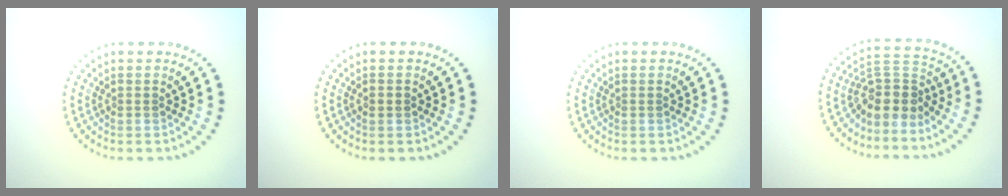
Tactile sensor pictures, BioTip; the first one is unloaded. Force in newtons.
{"total": 0.9, "press": 0.9, "slide": 0.1}
{"total": 0.0}
{"total": 4.1, "press": 3.2, "slide": 2.5}